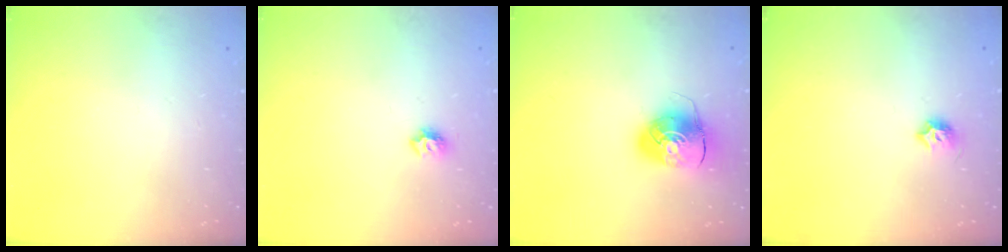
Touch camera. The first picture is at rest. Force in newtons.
{"total": 6.5, "press": 6.5, "slide": 0.8}
{"total": 9.1, "press": 9.0, "slide": 0.8}
{"total": 5.9, "press": 5.8, "slide": 0.9}